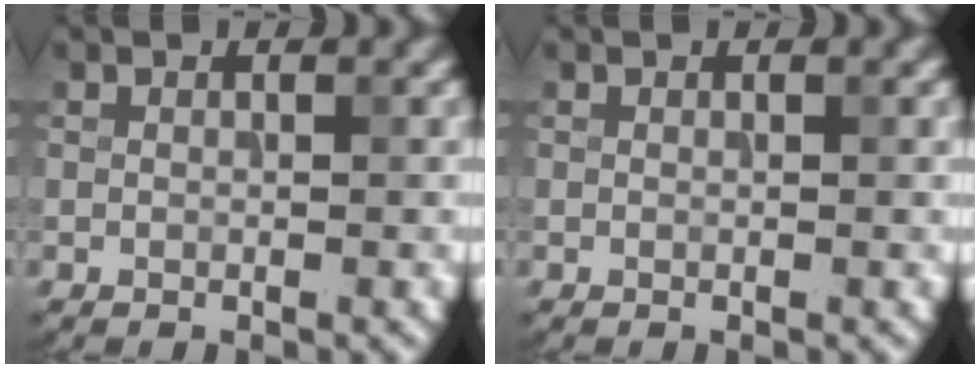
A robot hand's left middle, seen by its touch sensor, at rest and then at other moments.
{"total": 0.0}